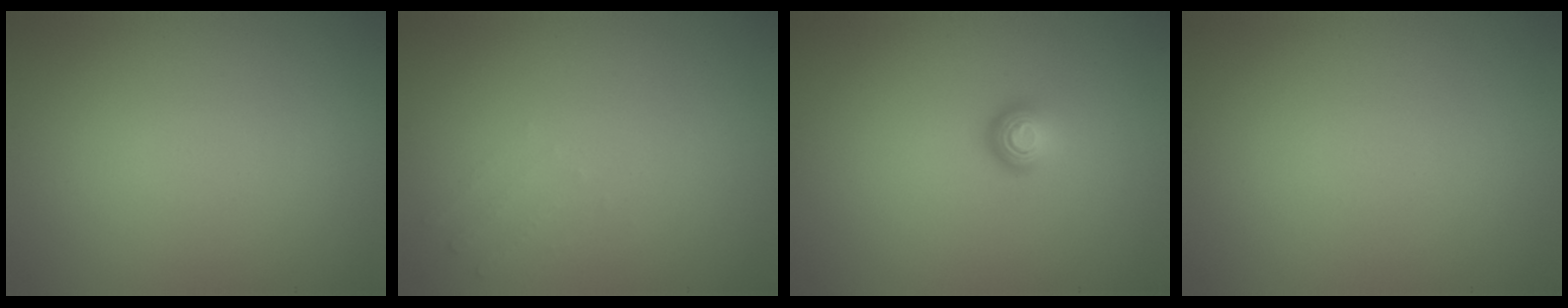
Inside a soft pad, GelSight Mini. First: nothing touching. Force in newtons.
{"total": 0.8, "press": 0.8, "slide": 0.2}
{"total": 1.8, "press": 1.1, "slide": 1.4}
{"total": 0.0}